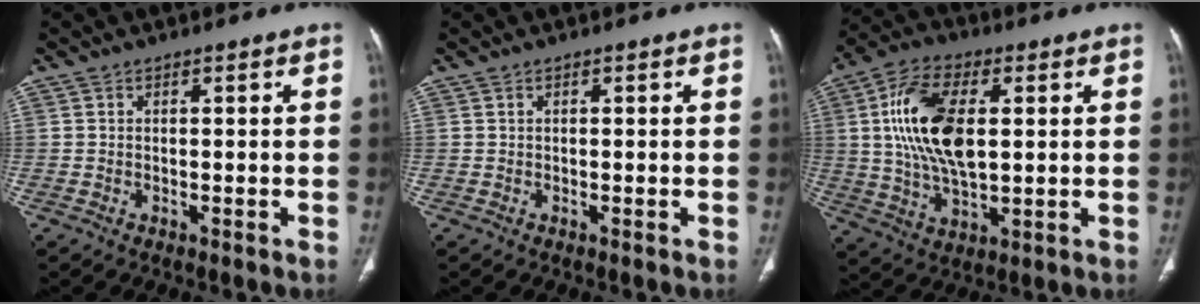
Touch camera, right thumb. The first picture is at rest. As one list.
[{"total": 0.0}, {"total": 16.7, "force": [2.7, 8.6, 14.1], "torque": [-0.273, 0.002, 0.052]}]